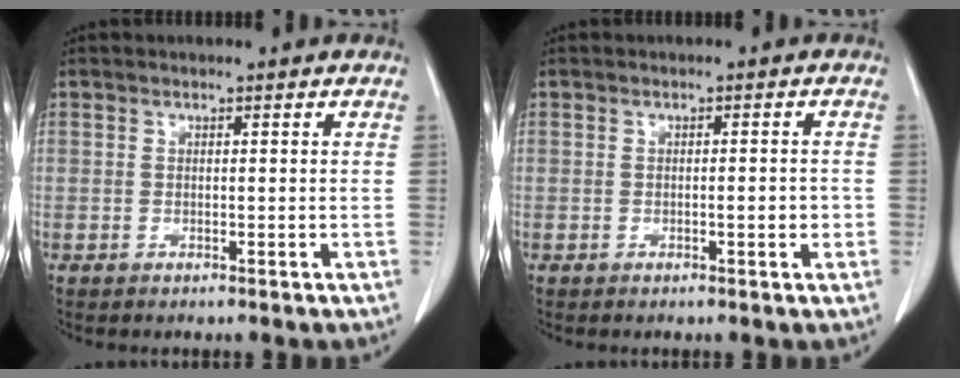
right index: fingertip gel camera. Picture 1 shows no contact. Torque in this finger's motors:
{"motor_torque": [0.25, -0.22, 0.02, 0.03]}